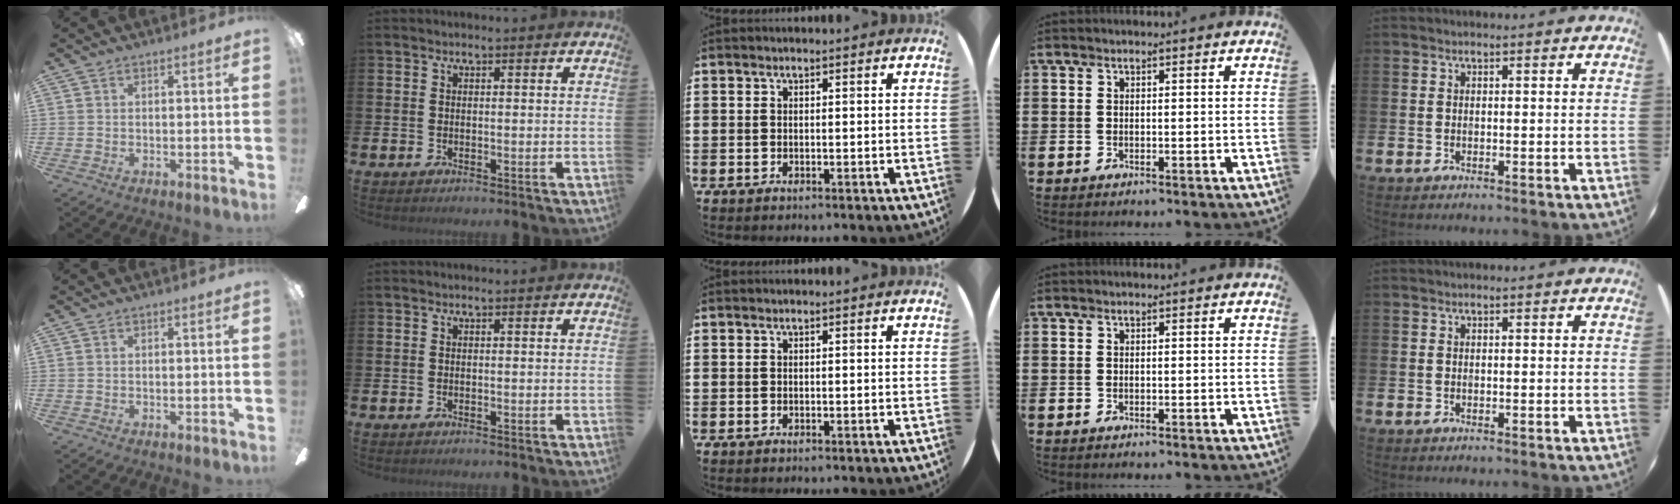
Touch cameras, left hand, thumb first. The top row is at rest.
{}